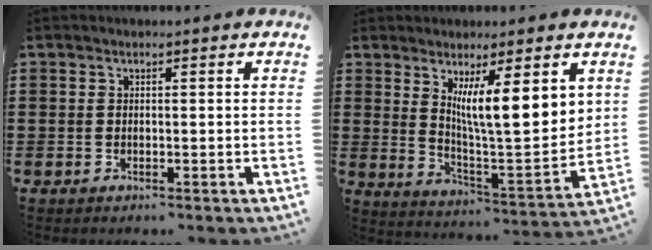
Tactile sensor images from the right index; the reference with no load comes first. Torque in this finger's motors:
{"motor_torque": [1.70, 0.44, 1.05, 0.21]}